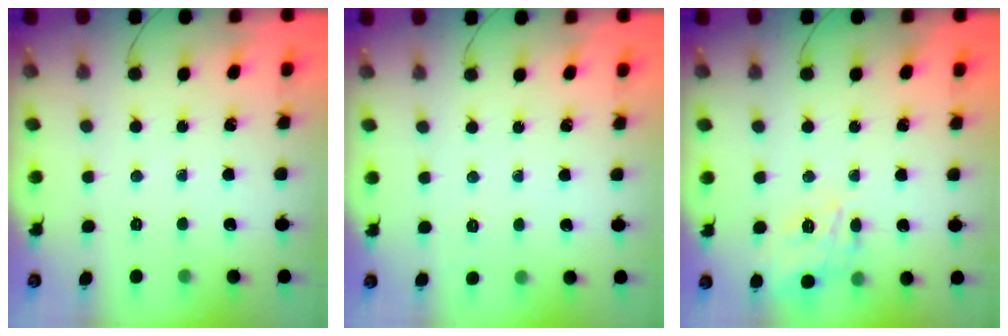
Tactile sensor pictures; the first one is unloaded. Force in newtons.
{"total": 2.0, "press": 1.3, "slide": 1.5}
{"total": 13.3, "press": 13.3, "slide": 1.0}